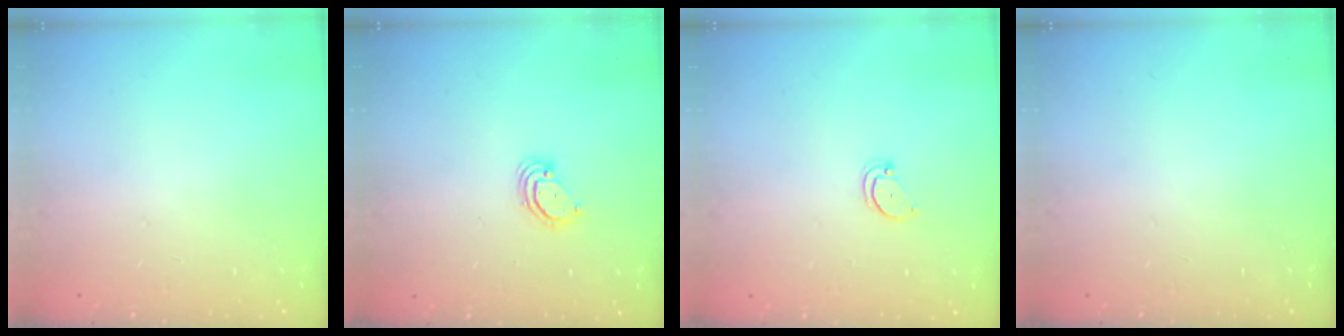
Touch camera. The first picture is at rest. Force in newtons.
{"total": 2.8, "press": 2.8, "slide": 0.3}
{"total": 2.7, "press": 2.7, "slide": 0.2}
{"total": 0.0}